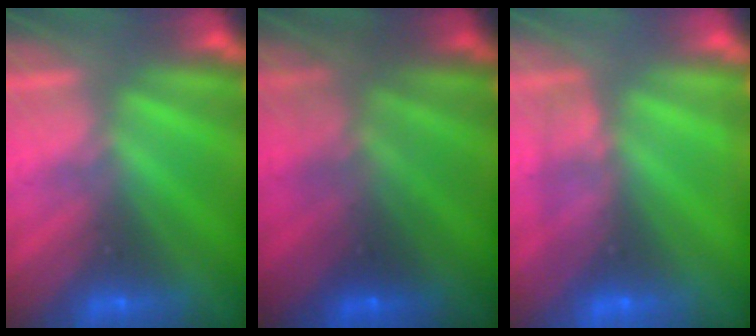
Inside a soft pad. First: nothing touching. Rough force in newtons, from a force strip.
{"total": 7.7}
{"total": 2.3}